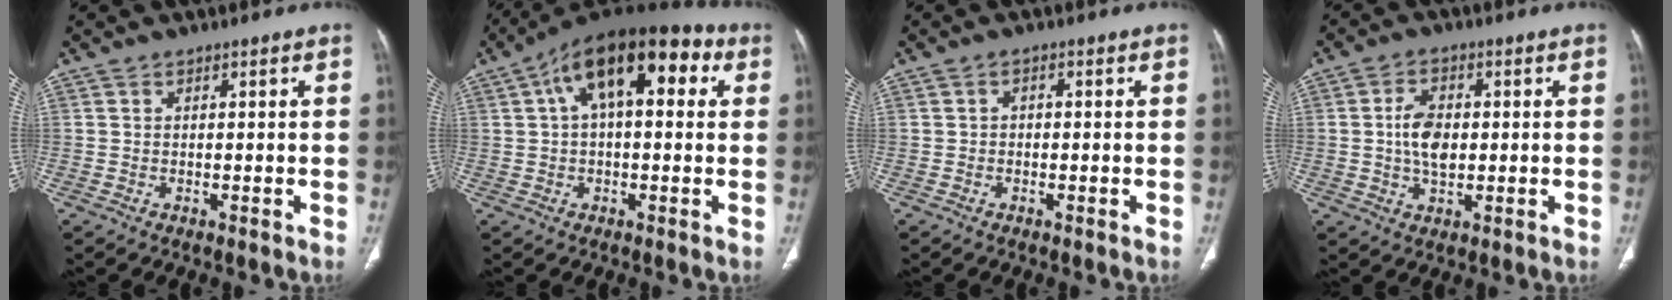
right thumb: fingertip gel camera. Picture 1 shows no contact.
{"total": 17.4, "force": [5.5, 8.3, 14.2], "torque": [-0.195, 0.036, 0.076]}
{"total": 0.9, "force": [-0.2, 0.7, 0.6], "torque": [-0.003, 0.003, -0.008]}
{"total": 6.6, "force": [0.1, 4.0, 5.2], "torque": [-0.089, 0.003, 0.002]}